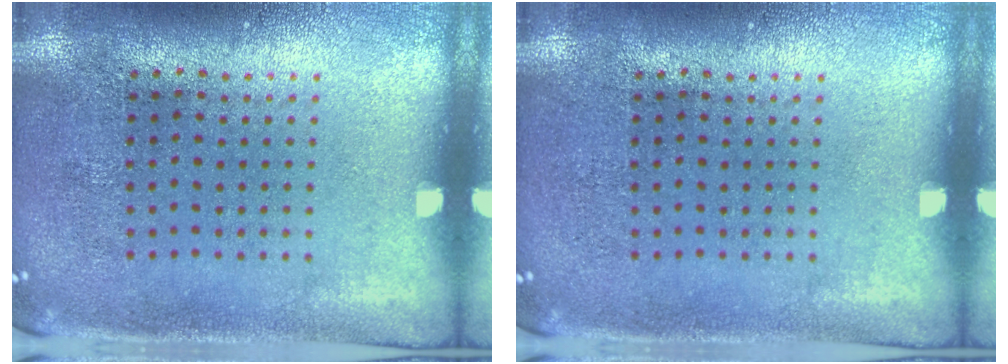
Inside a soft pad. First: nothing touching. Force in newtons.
{"total": 0.0}